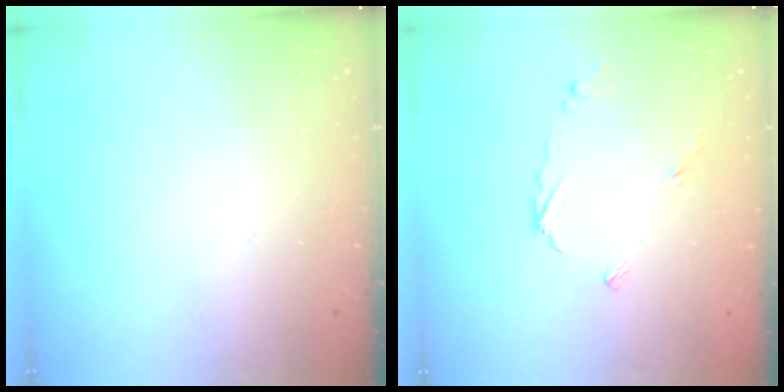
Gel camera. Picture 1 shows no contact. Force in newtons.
{"total": 3.8, "press": 3.8, "slide": 0.5}